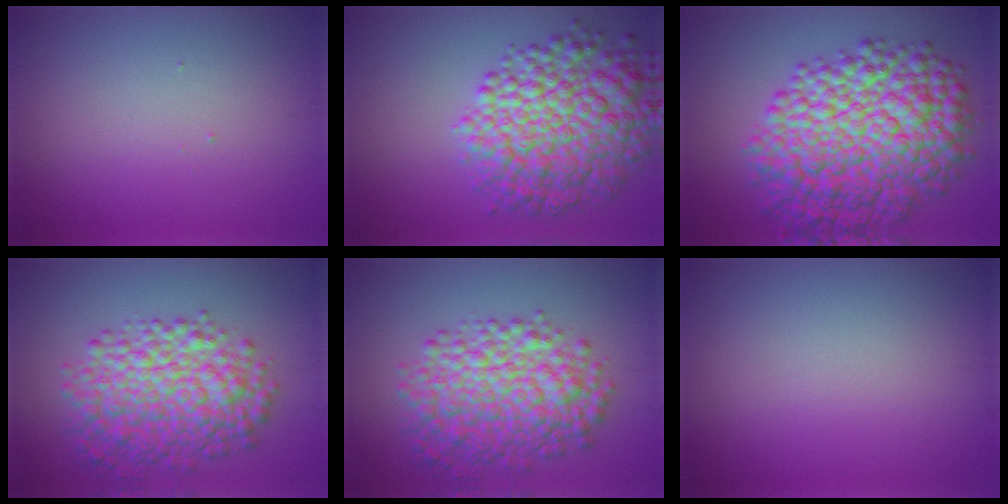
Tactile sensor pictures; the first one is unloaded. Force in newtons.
{"total": 9.1, "press": 9.1, "slide": 0.3}
{"total": 12.8, "press": 12.8, "slide": 0.2}
{"total": 7.4, "press": 7.4, "slide": 0.1}
{"total": 7.4, "press": 7.4, "slide": 0.1}
{"total": 0.0}